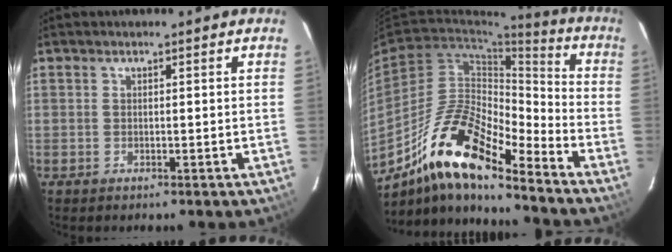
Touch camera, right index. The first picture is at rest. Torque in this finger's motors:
{"motor_torque": [0.53, -0.62, 0.80, 0.21]}